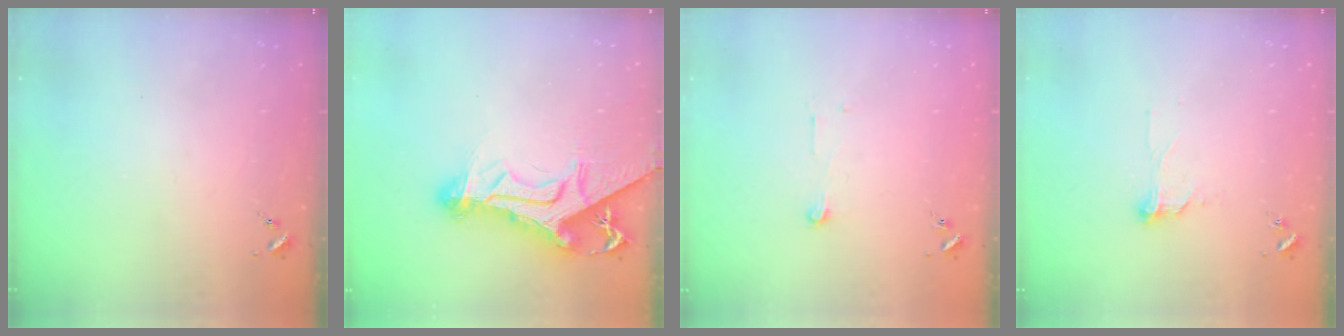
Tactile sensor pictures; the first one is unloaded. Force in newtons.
{"total": 16.3, "press": 16.2, "slide": 1.5}
{"total": 3.9, "press": 3.9, "slide": 0.3}
{"total": 8.2, "press": 8.2, "slide": 0.7}